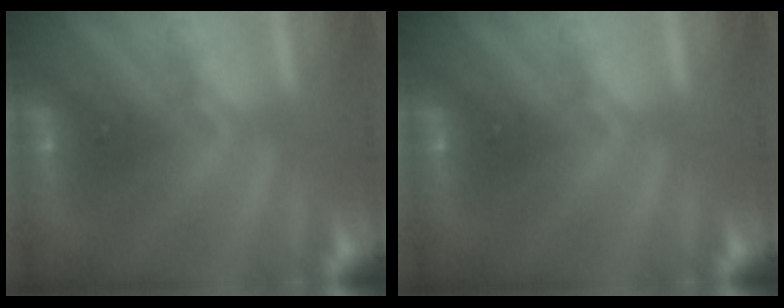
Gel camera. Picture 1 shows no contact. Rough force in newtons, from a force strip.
{"total": 0.0}